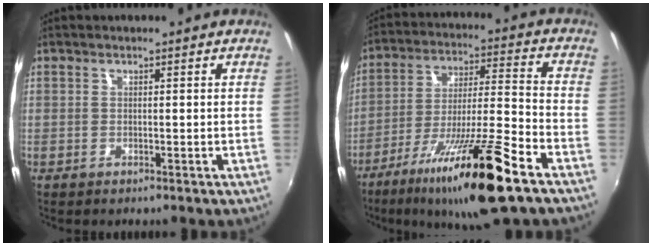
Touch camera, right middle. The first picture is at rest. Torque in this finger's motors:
{"motor_torque": [1.16, -0.98, 0.44, 0.21]}